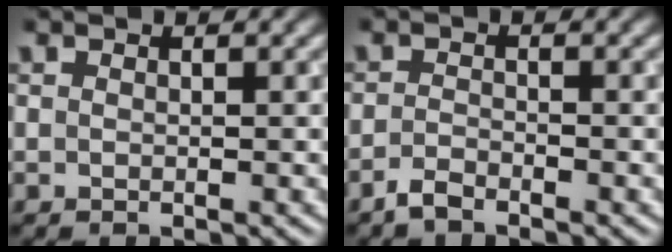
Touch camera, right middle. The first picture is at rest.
{"total": 1.5, "force": [-1.4, 0.2, 0.5], "torque": [-0.014, 0.000, -0.032]}